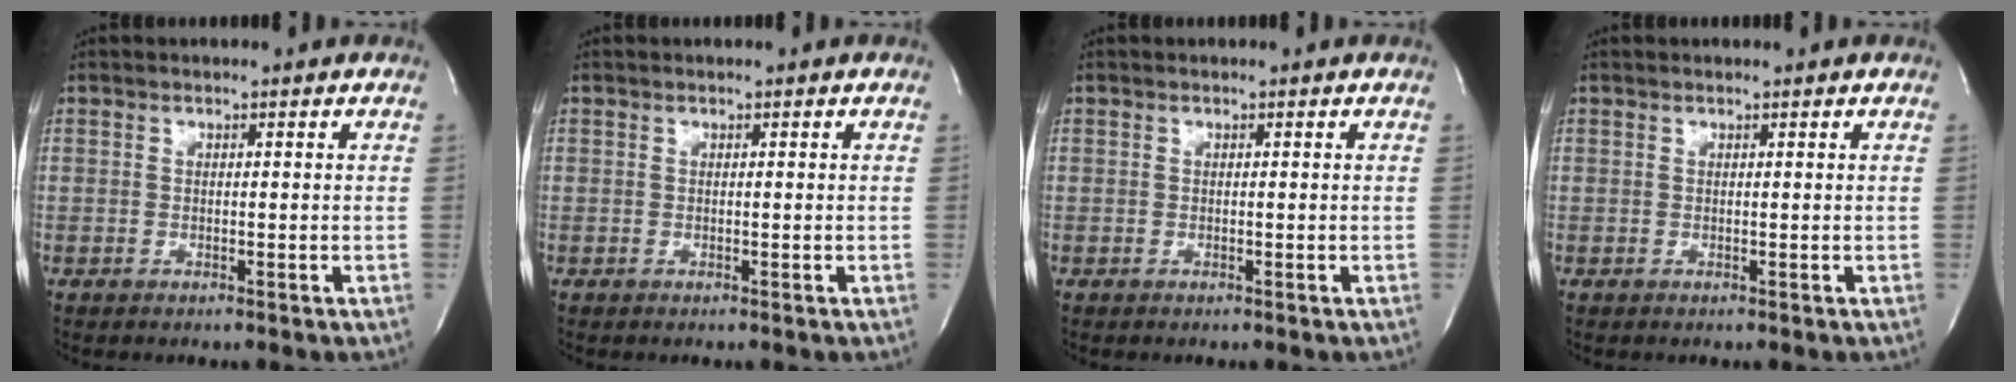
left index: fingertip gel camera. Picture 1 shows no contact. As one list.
[{"total": 0.0}, {"total": 0.0}, {"total": 0.0}]